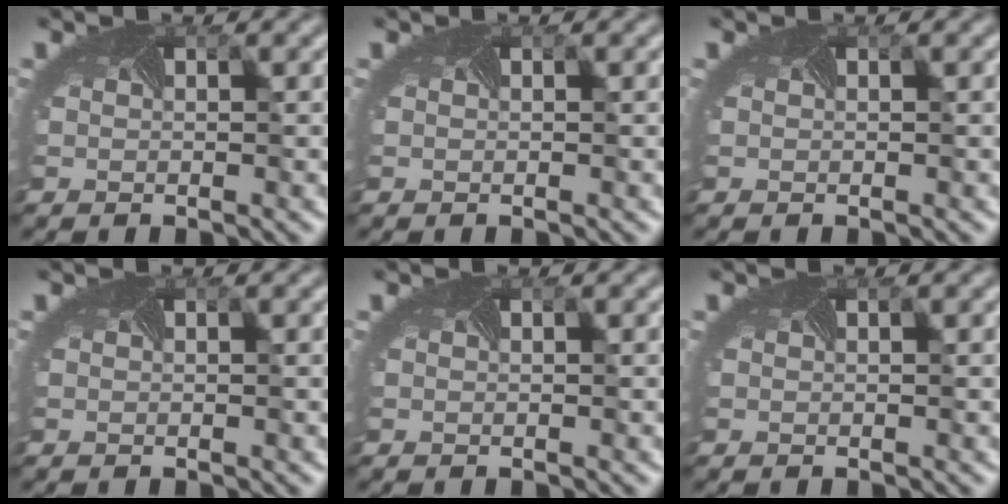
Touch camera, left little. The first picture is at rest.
{"total": 0.0}
{"total": 0.0}
{"total": 0.0}
{"total": 0.0}
{"total": 0.0}